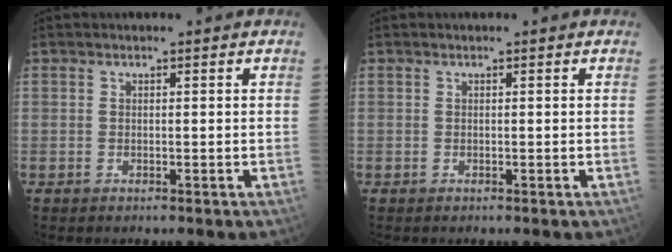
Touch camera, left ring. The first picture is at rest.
{"total": 0.0}